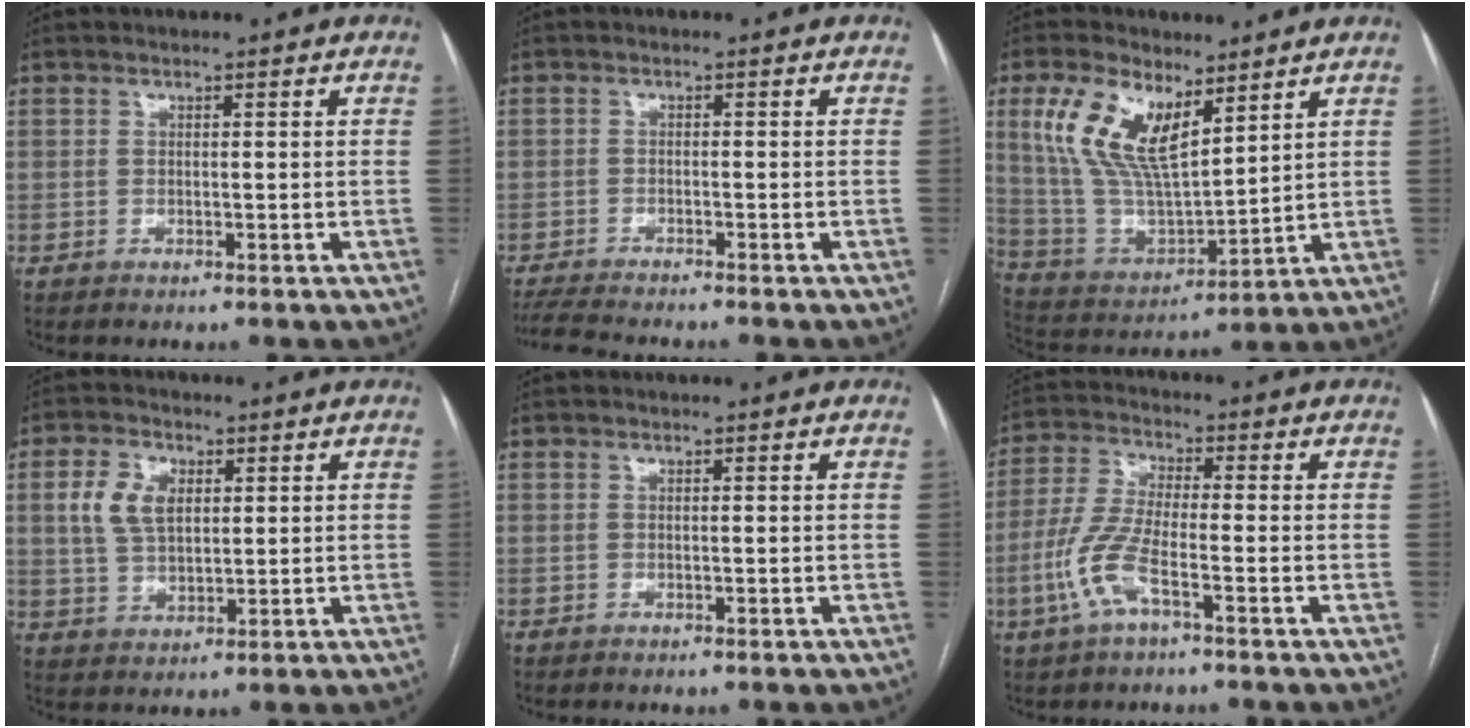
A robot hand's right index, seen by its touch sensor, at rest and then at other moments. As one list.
[{"total": 6.1, "force": [-5.7, 0.7, 2.0], "torque": [-0.032, -0.016, -0.096]}, {"total": 14.5, "force": [7.0, 5.8, 11.2], "torque": [-0.238, 0.011, 0.144]}, {"total": 6.9, "force": [1.9, 4.3, 5.1], "torque": [-0.115, 0.013, 0.042]}, {"total": 0.0}, {"total": 8.0, "force": [-3.3, 1.6, 7.1], "torque": [-0.167, 0.000, -0.070]}]